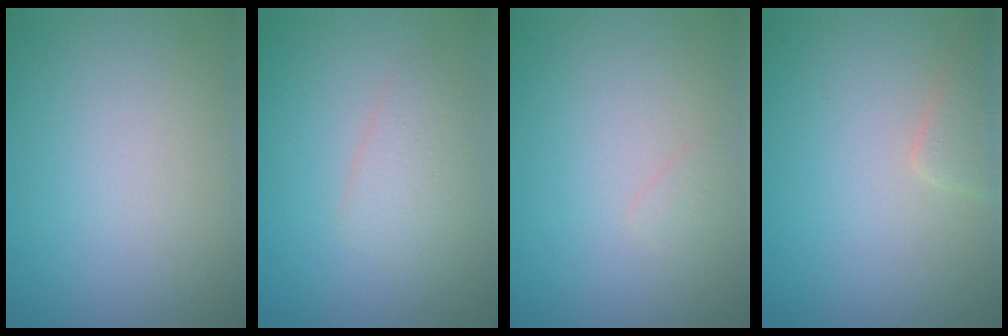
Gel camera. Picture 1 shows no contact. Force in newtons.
{"total": 2.1, "press": 2.1, "slide": 0.0}
{"total": 0.6, "press": 0.6, "slide": 0.1}
{"total": 1.6, "press": 1.6, "slide": 0.0}